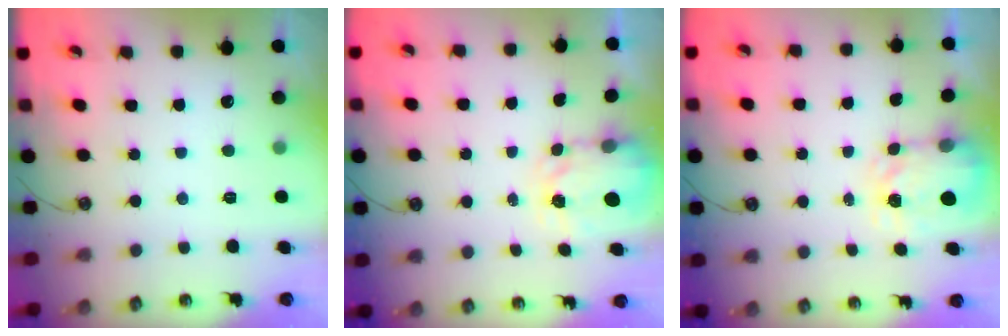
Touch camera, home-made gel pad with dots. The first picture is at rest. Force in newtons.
{"total": 3.5, "press": 3.5, "slide": 0.4}
{"total": 3.9, "press": 3.9, "slide": 0.6}